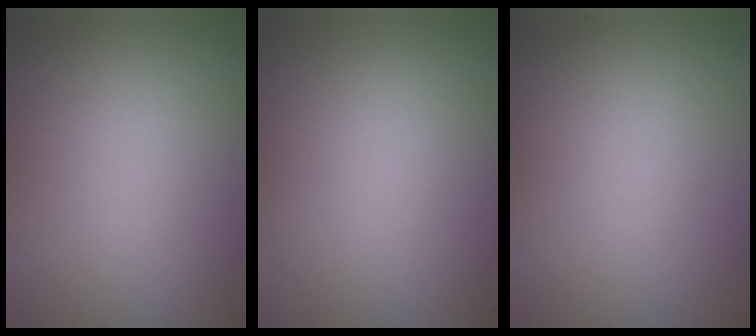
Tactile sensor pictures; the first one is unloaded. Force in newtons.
{"total": 0.0}
{"total": 0.0}